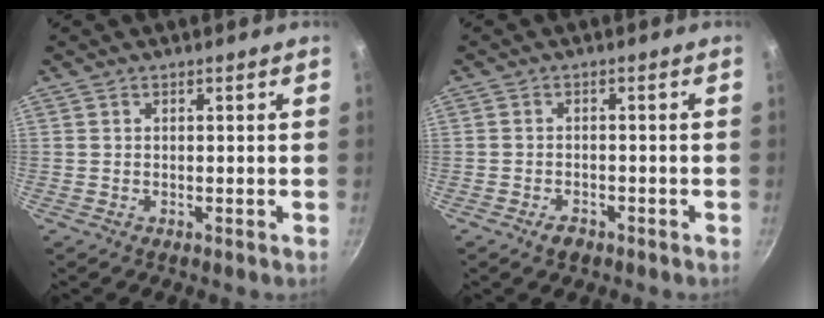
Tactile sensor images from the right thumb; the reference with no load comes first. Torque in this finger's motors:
{"motor_torque": [-0.15, 0.07, 0.63, -0.14, 0.04]}